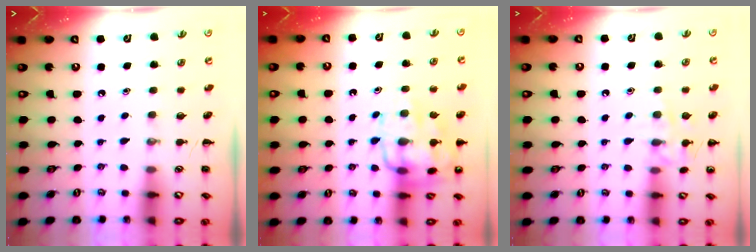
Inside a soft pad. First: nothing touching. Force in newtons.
{"total": 13.6, "press": 13.6, "slide": 0.9}
{"total": 9.1, "press": 9.1, "slide": 1.1}